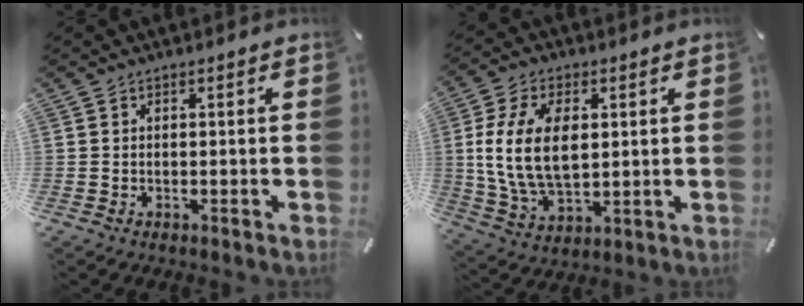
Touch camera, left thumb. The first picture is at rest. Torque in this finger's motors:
{"motor_torque": [0.87, 1.21, 1.53, -1.23, 0.72]}